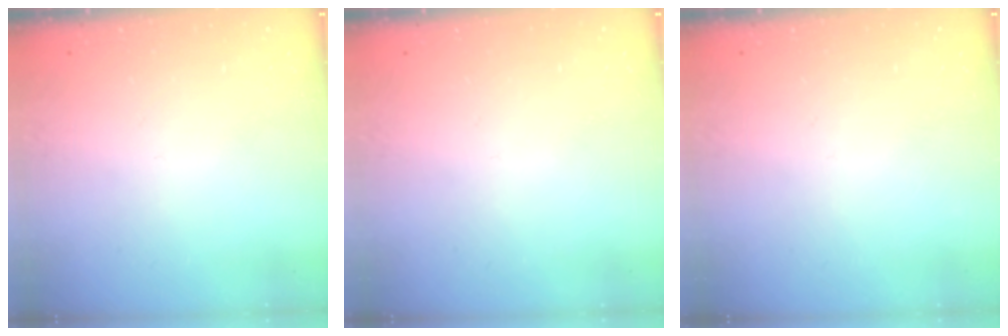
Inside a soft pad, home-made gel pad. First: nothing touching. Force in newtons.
{"total": 0.0}
{"total": 0.0}